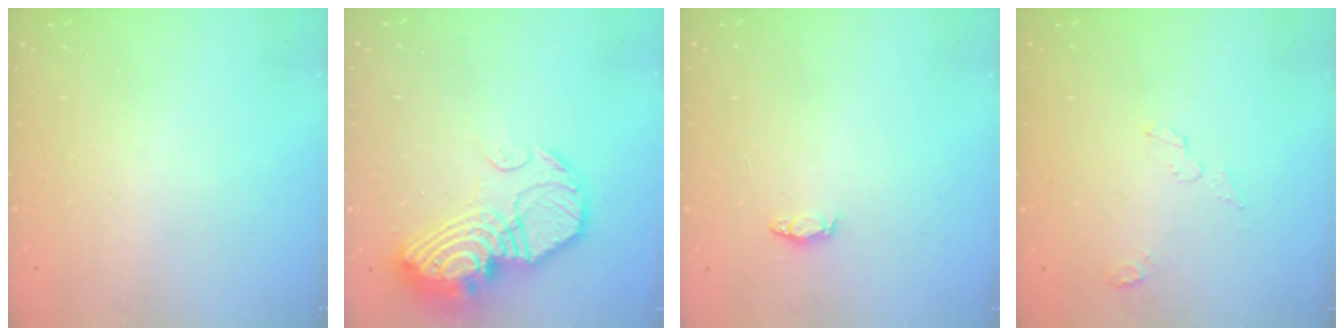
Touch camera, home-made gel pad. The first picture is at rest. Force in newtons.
{"total": 20.6, "press": 20.5, "slide": 2.0}
{"total": 3.1, "press": 3.1, "slide": 0.5}
{"total": 4.2, "press": 4.2, "slide": 0.3}